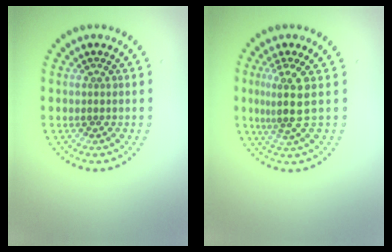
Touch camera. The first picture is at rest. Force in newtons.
{"total": 3.0, "press": 2.2, "slide": 2.0}